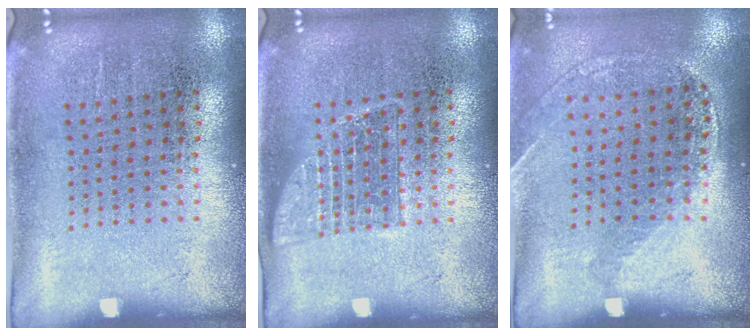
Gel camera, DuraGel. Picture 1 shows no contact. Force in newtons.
{"total": 1.0, "press": 1.0, "slide": 0.3}
{"total": 1.1, "press": 1.1, "slide": 0.4}